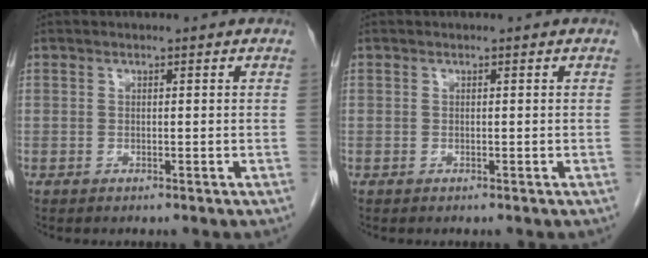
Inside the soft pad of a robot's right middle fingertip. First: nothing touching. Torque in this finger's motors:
{"motor_torque": [0.05, -0.06, -0.12, -0.04]}